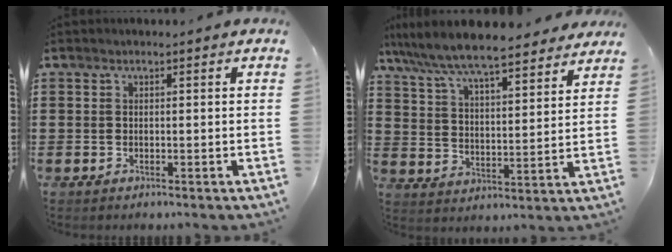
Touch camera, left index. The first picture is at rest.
{"total": 7.5, "force": [6.9, 0.4, 2.9], "torque": [-0.087, -0.040, 0.119]}